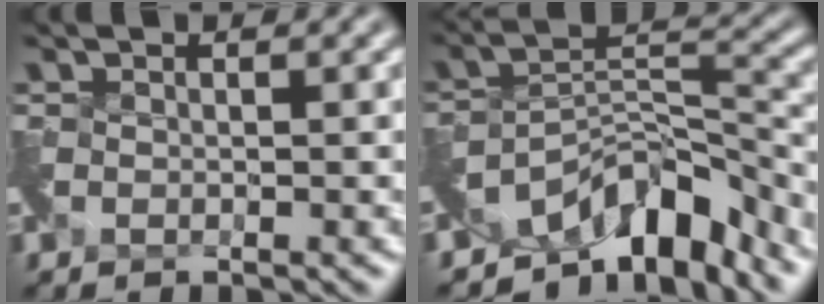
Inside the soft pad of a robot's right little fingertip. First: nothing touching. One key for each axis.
{"total": 7.0, "fx": -5.8, "fy": 1.9, "fz": 3.3, "tx": -0.031, "ty": 0.003, "tz": -0.108}